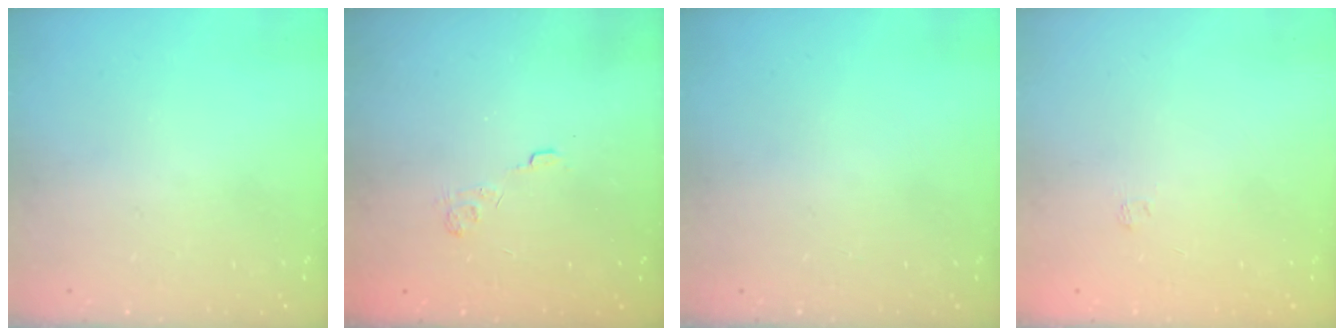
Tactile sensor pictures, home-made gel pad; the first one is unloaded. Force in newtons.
{"total": 2.4, "press": 1.9, "slide": 1.5}
{"total": 0.0}
{"total": 1.8, "press": 1.4, "slide": 1.1}